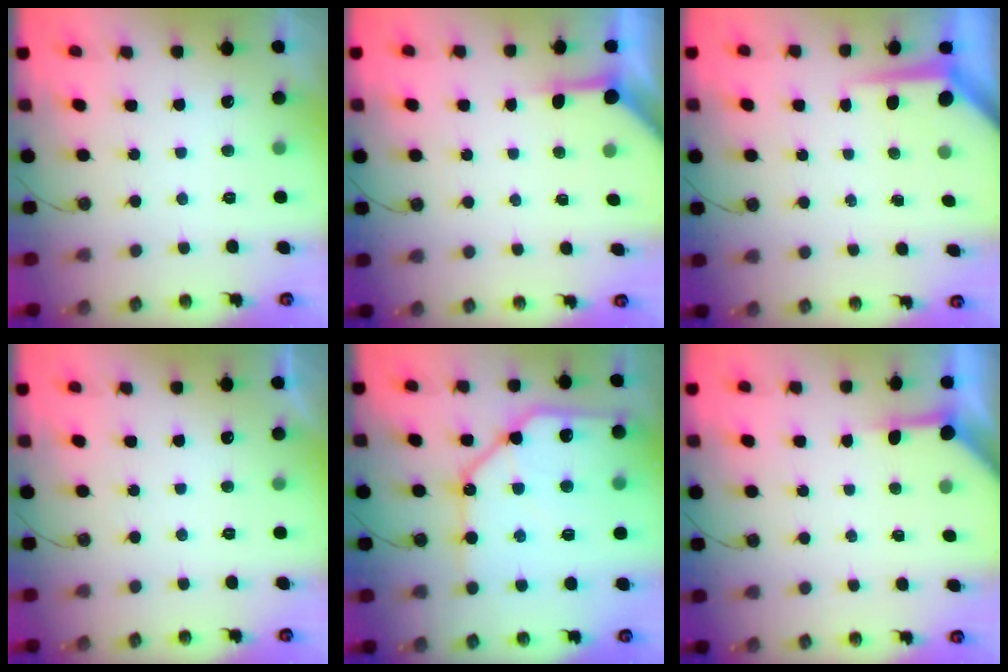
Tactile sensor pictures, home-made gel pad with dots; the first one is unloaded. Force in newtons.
{"total": 4.0, "press": 3.9, "slide": 0.5}
{"total": 5.7, "press": 5.7, "slide": 0.5}
{"total": 0.0}
{"total": 20.2, "press": 20.1, "slide": 2.4}
{"total": 3.9, "press": 3.9, "slide": 0.5}